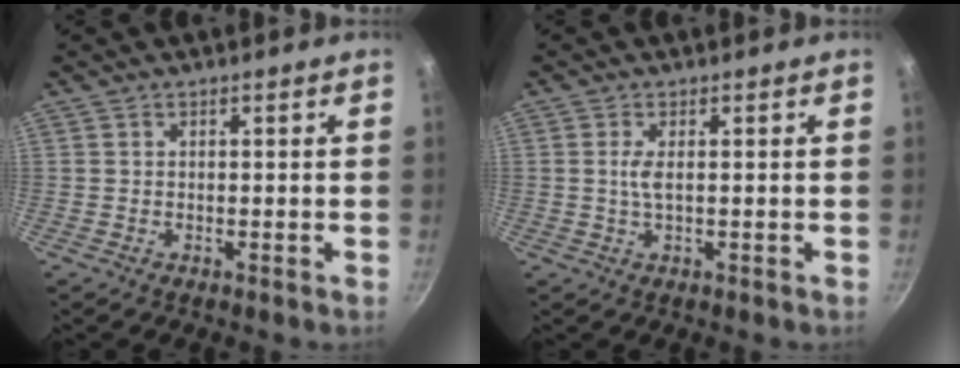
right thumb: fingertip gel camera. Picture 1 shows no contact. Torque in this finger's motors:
{"motor_torque": [1.07, -0.01, 0.71, -0.93, 0.13]}